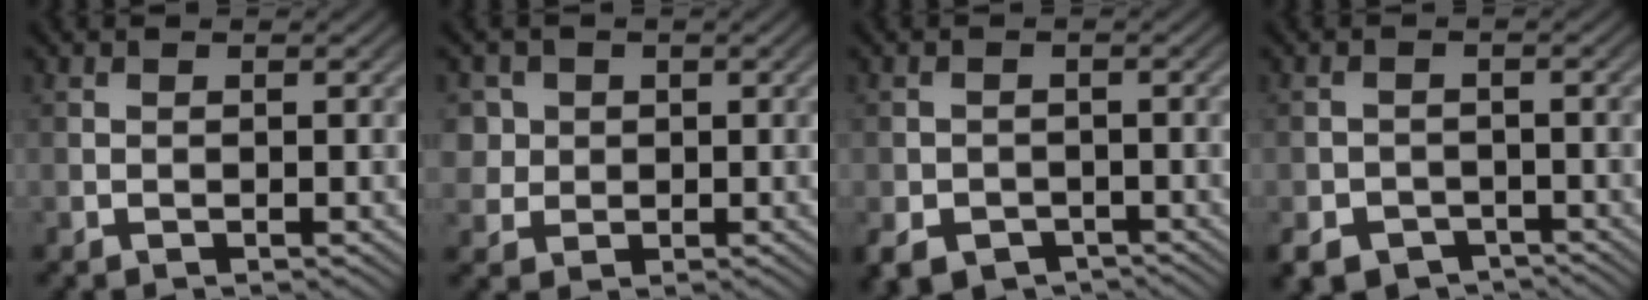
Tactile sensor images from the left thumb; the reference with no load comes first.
{"total": 4.4, "force": [1.4, 4.0, 1.2], "torque": [-0.049, -0.003, 0.028]}
{"total": 4.0, "force": [-2.3, 2.8, 1.7], "torque": [-0.033, -0.014, -0.042]}
{"total": 4.4, "force": [-2.9, 2.9, 1.6], "torque": [-0.030, -0.011, -0.053]}